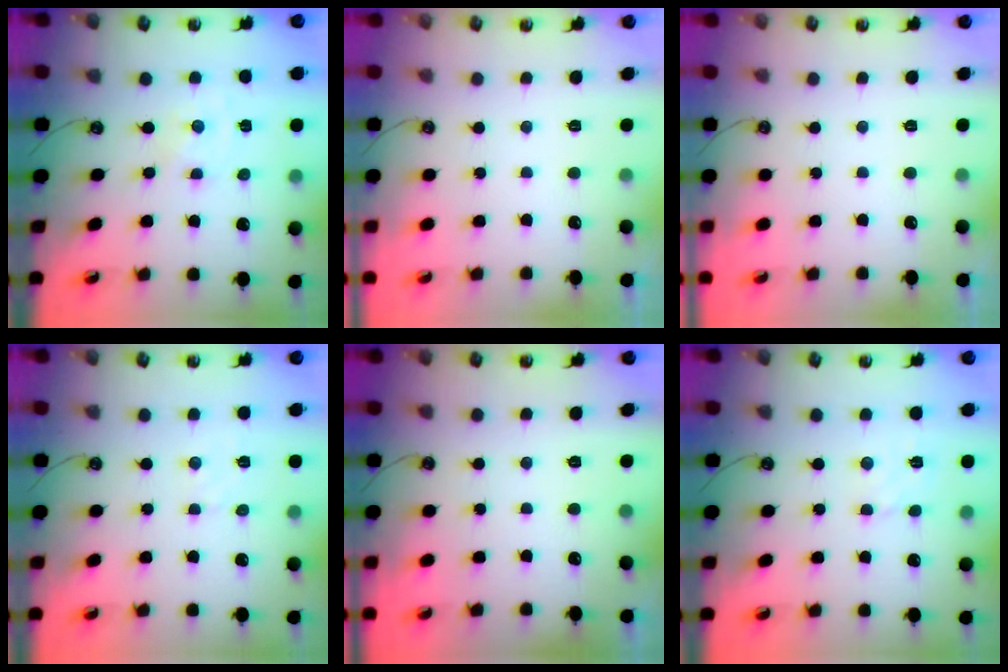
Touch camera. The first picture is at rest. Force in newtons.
{"total": 0.0}
{"total": 0.0}
{"total": 2.7, "press": 2.7, "slide": 0.4}
{"total": 0.0}
{"total": 2.8, "press": 2.7, "slide": 0.5}